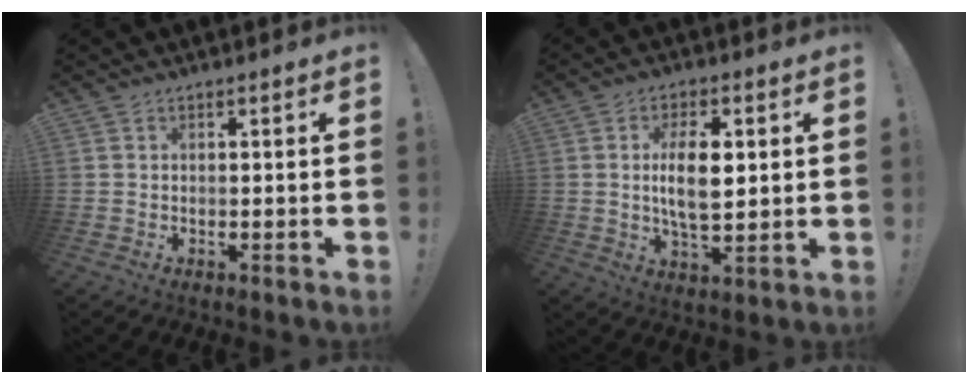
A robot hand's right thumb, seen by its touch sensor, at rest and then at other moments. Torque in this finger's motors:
{"motor_torque": [-0.10, 0.75, 0.60, -0.38, 0.18]}